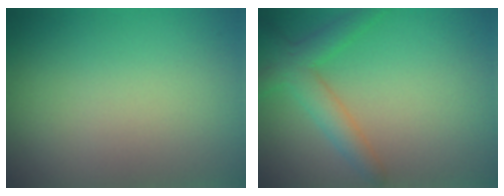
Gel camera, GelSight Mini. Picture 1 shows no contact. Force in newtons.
{"total": 3.3, "press": 3.3, "slide": 0.2}